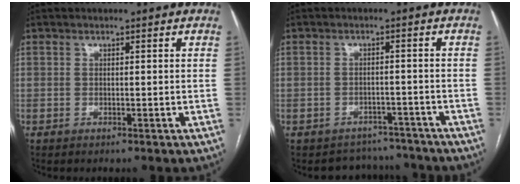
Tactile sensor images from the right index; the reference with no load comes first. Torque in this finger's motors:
{"motor_torque": [-0.06, 0.01, 0.10, 0.00]}